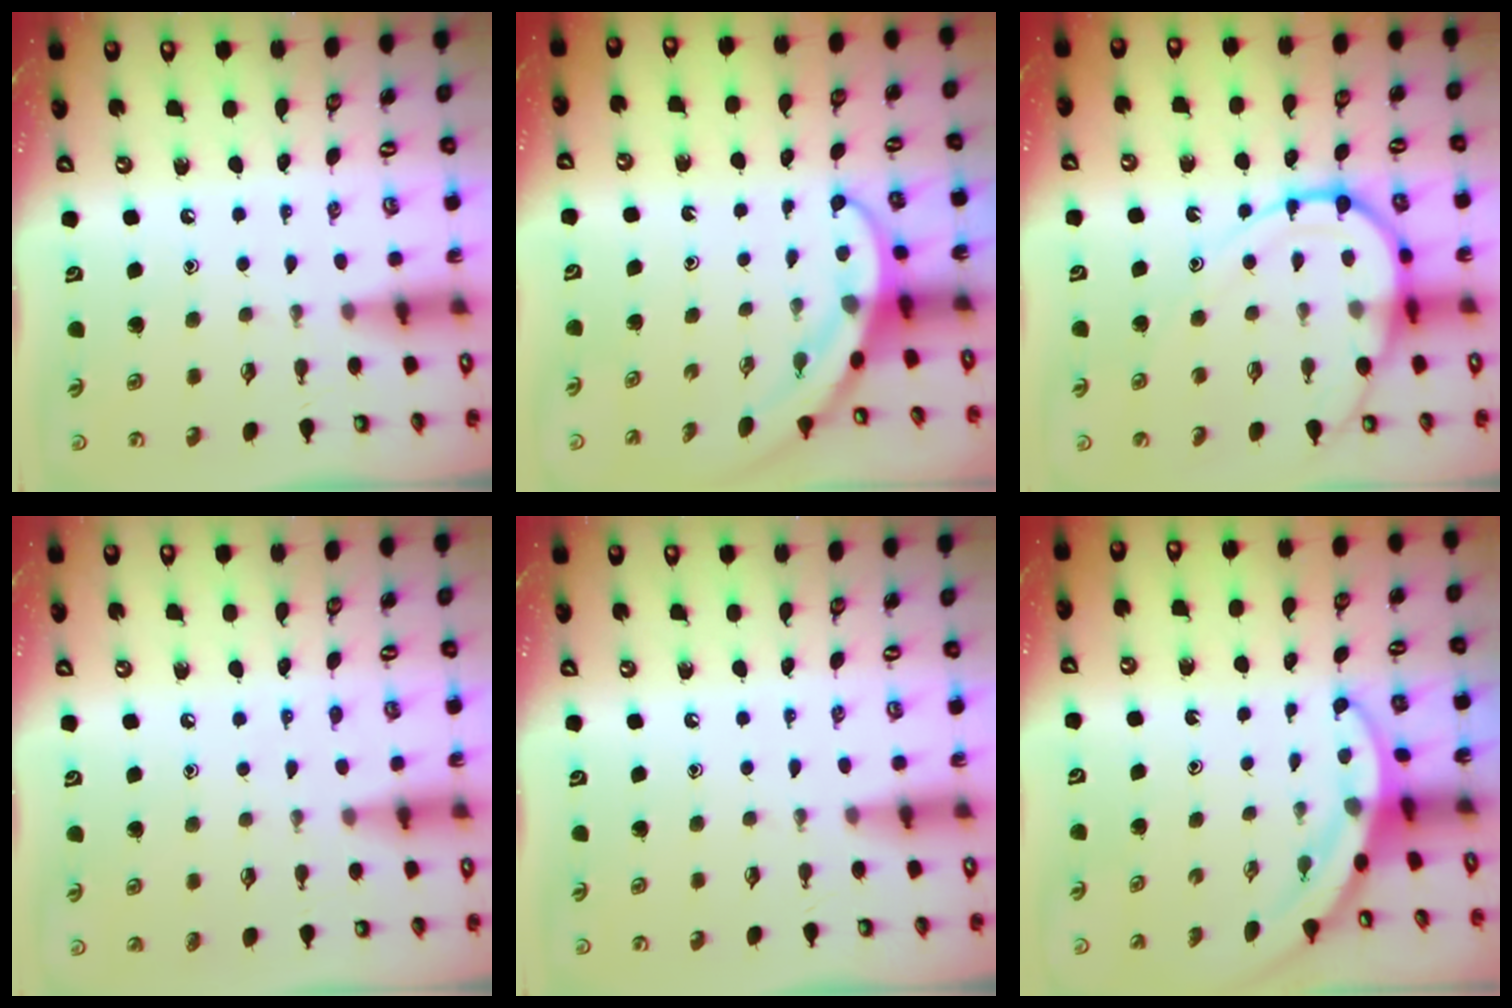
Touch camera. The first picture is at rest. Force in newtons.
{"total": 3.5, "press": 3.5, "slide": 0.3}
{"total": 12.2, "press": 12.2, "slide": 1.1}
{"total": 4.9, "press": 4.9, "slide": 0.5}
{"total": 0.0}
{"total": 3.5, "press": 3.5, "slide": 0.2}